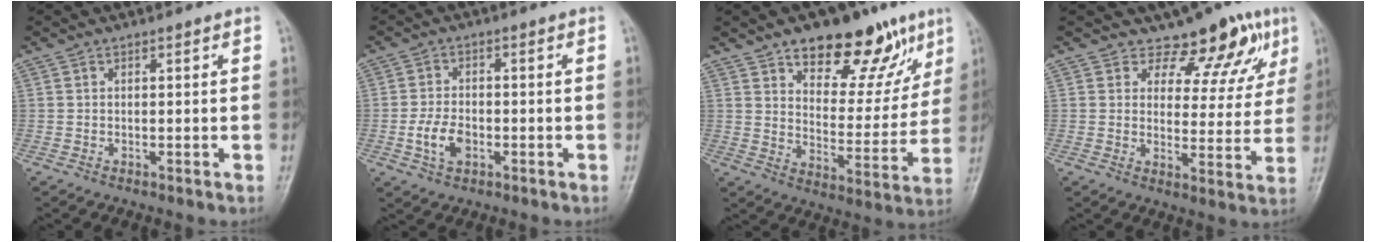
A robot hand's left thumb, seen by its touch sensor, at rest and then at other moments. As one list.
[{"total": 5.4, "force": [-1.6, 3.5, 3.8], "torque": [-0.071, 0.006, -0.031]}, {"total": 18.9, "force": [11.6, 9.4, 11.7], "torque": [-0.099, -0.053, 0.175]}, {"total": 9.8, "force": [7.4, 5.1, 3.9], "torque": [-0.015, -0.051, 0.089]}]